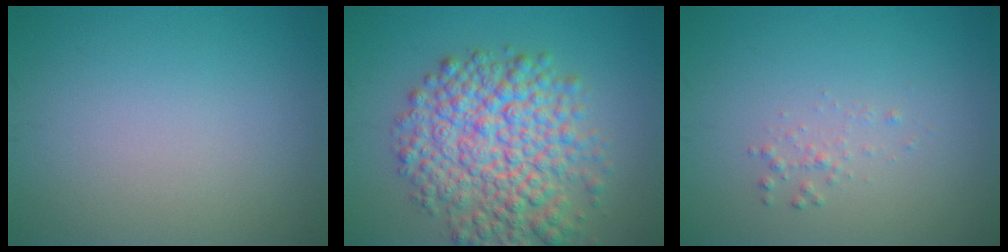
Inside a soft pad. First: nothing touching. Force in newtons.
{"total": 8.8, "press": 8.8, "slide": 0.2}
{"total": 0.9, "press": 0.9, "slide": 0.0}